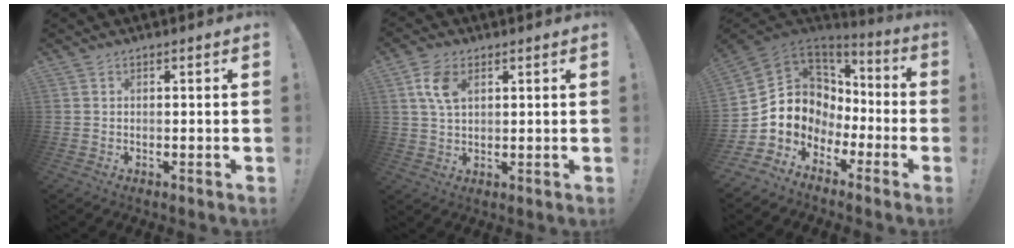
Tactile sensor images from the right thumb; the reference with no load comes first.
{"total": 7.5, "force": [2.9, 4.3, 5.4], "torque": [-0.100, -0.001, 0.054]}
{"total": 7.3, "force": [-0.5, 7.1, 1.8], "torque": [-0.037, -0.028, 0.003]}